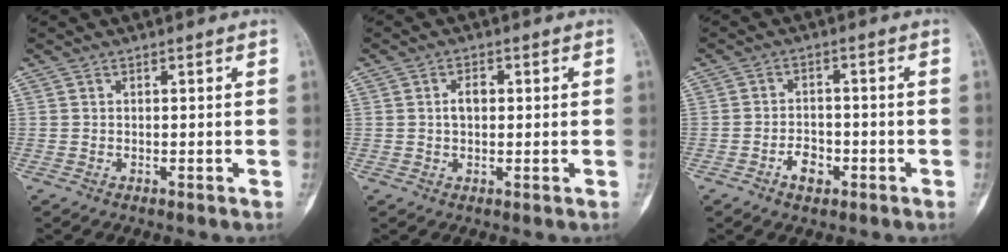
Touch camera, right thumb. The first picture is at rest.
{"total": 2.8, "force": [0.3, 1.9, 2.0], "torque": [-0.027, 0.011, 0.002]}
{"total": 4.4, "force": [-2.2, 2.8, 2.6], "torque": [-0.024, 0.020, -0.040]}